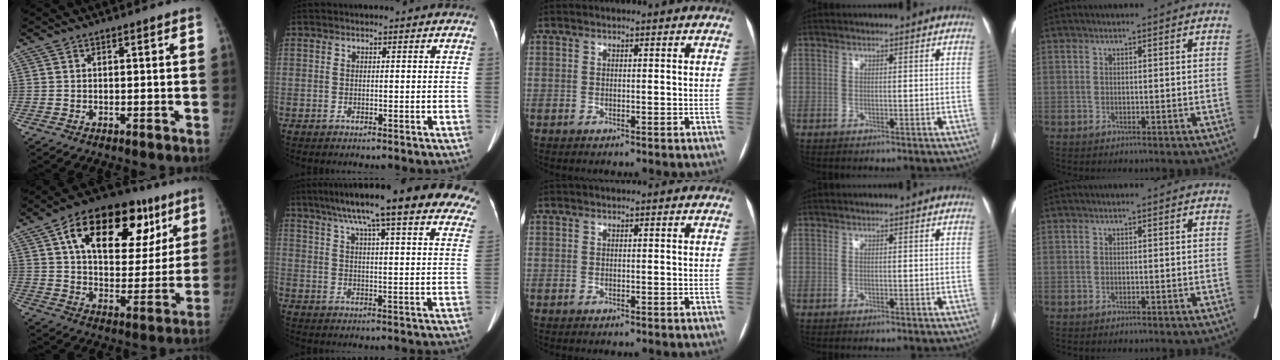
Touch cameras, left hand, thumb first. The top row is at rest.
{"thumb": {"total": 26.9, "force": [12.3, 14.8, 18.7], "torque": [-0.242, 0.012, 0.191]}, "index": {"total": 27.5, "force": [22.1, 3.4, 15.9], "torque": [-0.197, 0.005, 0.271]}}